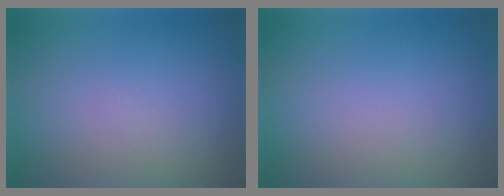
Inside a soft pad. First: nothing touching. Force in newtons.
{"total": 0.0}